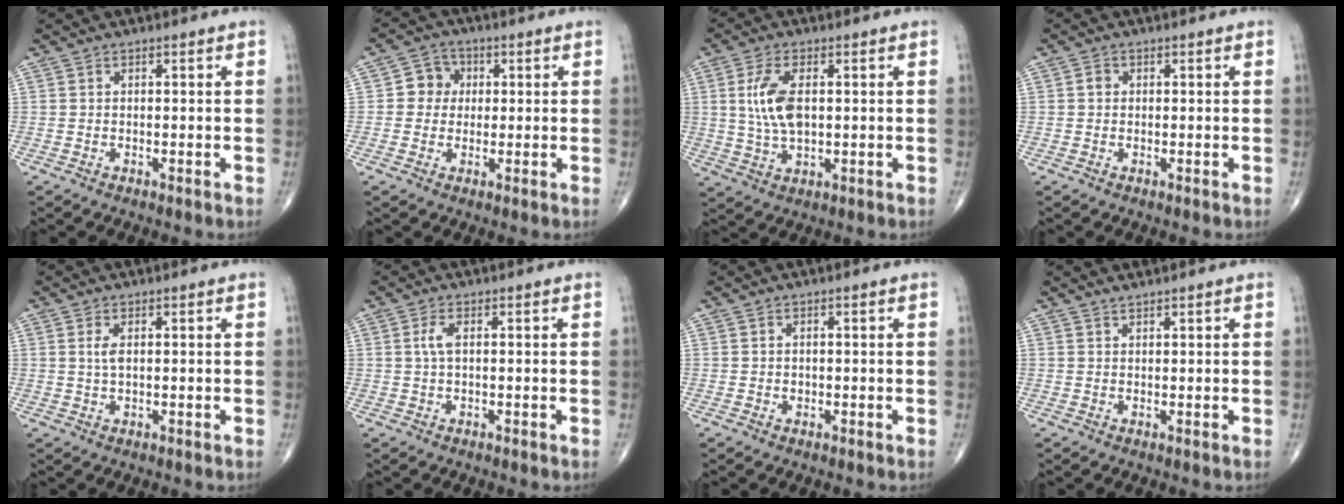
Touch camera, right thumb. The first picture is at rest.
{"total": 5.0, "force": [0.6, 4.7, 1.7], "torque": [0.003, 0.009, 0.000]}
{"total": 8.1, "force": [1.2, 4.0, 6.9], "torque": [-0.147, -0.004, 0.025]}
{"total": 1.1, "force": [0.1, 1.0, 0.5], "torque": [-0.004, 0.002, -0.001]}
{"total": 2.1, "force": [0.5, 0.9, 1.9], "torque": [-0.043, 0.000, 0.014]}
{"total": 2.2, "force": [0.4, 0.8, 2.1], "torque": [-0.054, 0.006, 0.008]}
{"total": 0.7, "force": [-0.1, 0.6, 0.4], "torque": [-0.004, 0.001, -0.002]}
{"total": 0.8, "force": [0.8, 0.0, 0.1], "torque": [-0.001, -0.006, 0.015]}